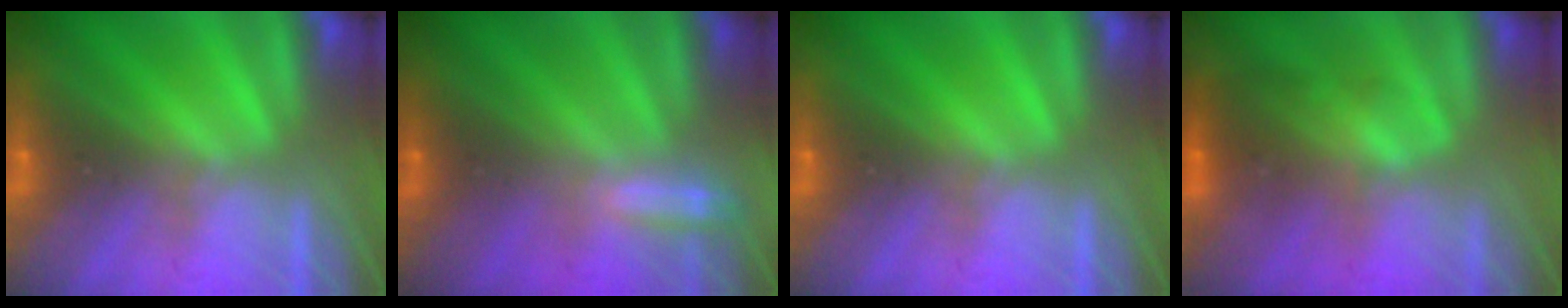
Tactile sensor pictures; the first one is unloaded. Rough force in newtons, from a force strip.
{"total": 1.9}
{"total": 0.0}
{"total": 3.6}